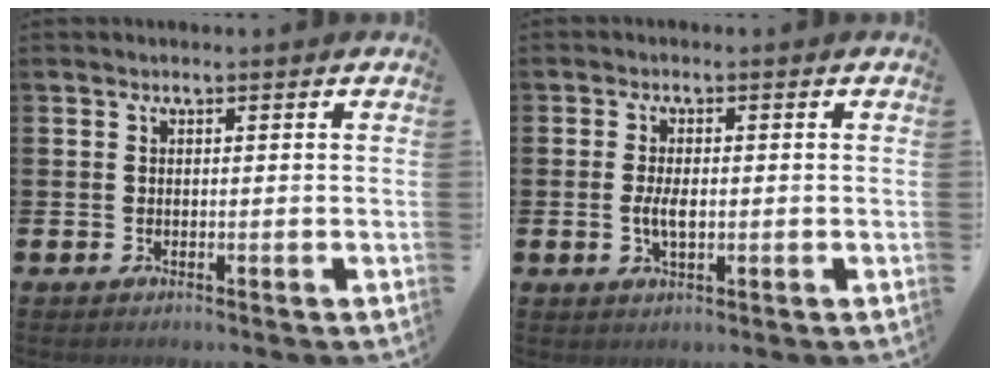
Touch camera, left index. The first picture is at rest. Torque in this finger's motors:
{"motor_torque": [0.62, 0.18, 0.13, 0.12]}